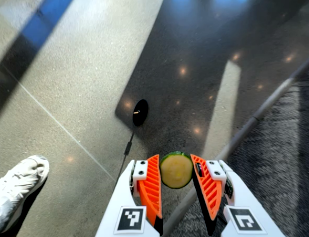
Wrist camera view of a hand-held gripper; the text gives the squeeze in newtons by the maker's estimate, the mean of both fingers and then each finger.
{"total": 7.9, "left": 7.7, "right": 8.1}